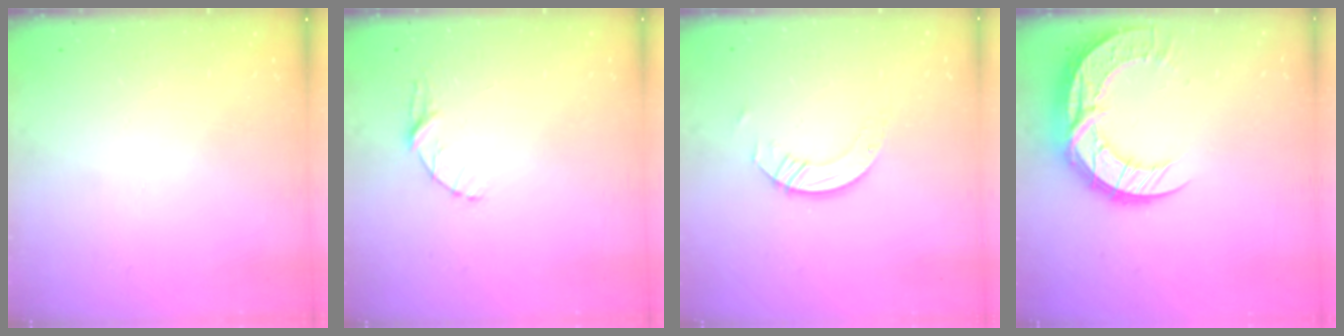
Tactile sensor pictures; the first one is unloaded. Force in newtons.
{"total": 3.4, "press": 3.3, "slide": 0.5}
{"total": 4.3, "press": 4.2, "slide": 0.3}
{"total": 15.6, "press": 15.6, "slide": 1.1}